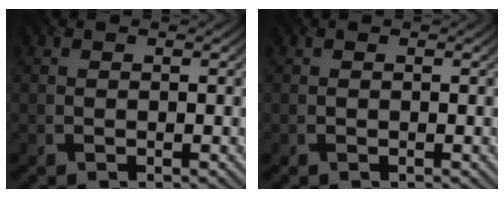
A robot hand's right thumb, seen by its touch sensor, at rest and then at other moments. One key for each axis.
{"total": 0.0}